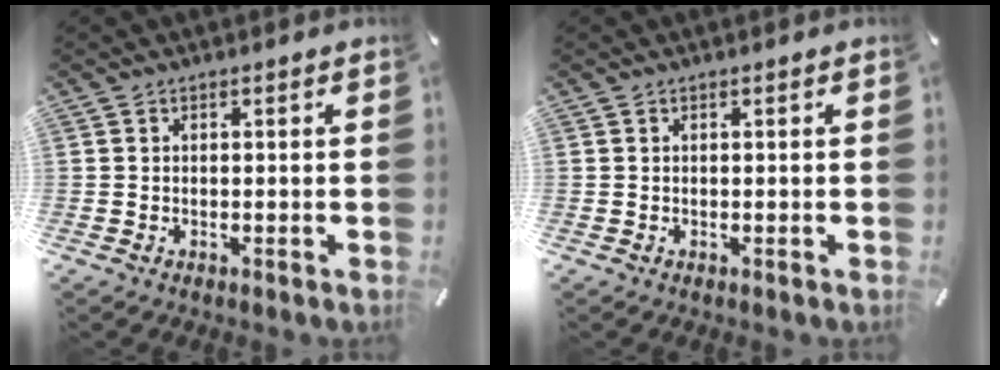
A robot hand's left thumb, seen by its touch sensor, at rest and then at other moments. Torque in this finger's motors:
{"motor_torque": [0.00, 0.00, -0.01, -0.02, 0.00]}